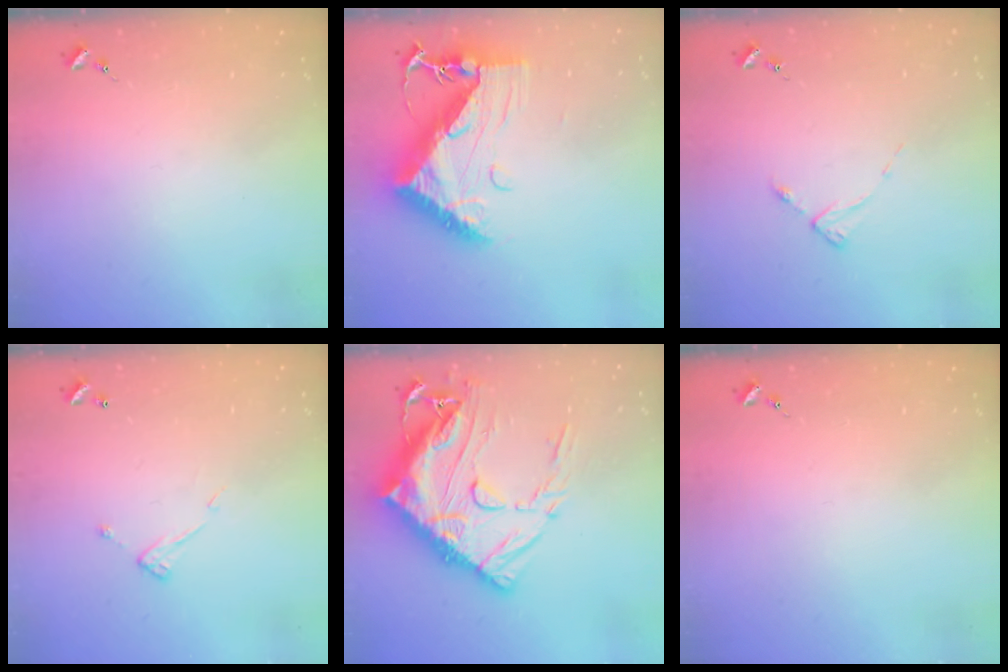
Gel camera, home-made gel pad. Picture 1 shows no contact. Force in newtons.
{"total": 14.1, "press": 14.0, "slide": 1.3}
{"total": 2.7, "press": 2.7, "slide": 0.4}
{"total": 7.3, "press": 7.3, "slide": 0.5}
{"total": 27.3, "press": 27.2, "slide": 2.8}
{"total": 0.0}